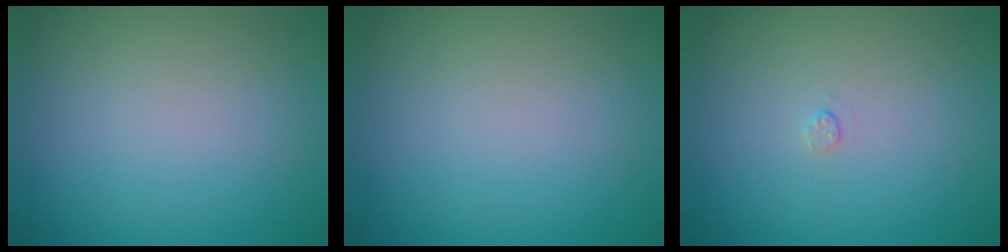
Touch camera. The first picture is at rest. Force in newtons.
{"total": 0.0}
{"total": 0.5, "press": 0.5, "slide": 0.2}